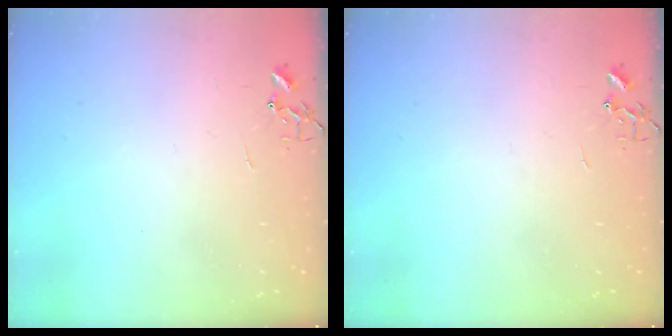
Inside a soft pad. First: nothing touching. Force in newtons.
{"total": 0.0}